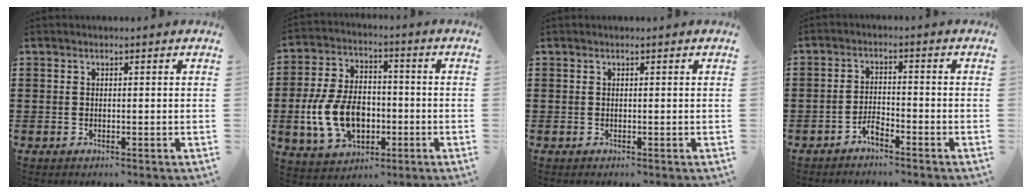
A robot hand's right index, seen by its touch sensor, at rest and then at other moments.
{"total": 11.4, "force": [-2.5, 7.6, 8.1], "torque": [-0.198, 0.005, -0.046]}
{"total": 0.0}
{"total": 2.7, "force": [-2.3, 0.8, 1.1], "torque": [-0.025, 0.009, -0.047]}